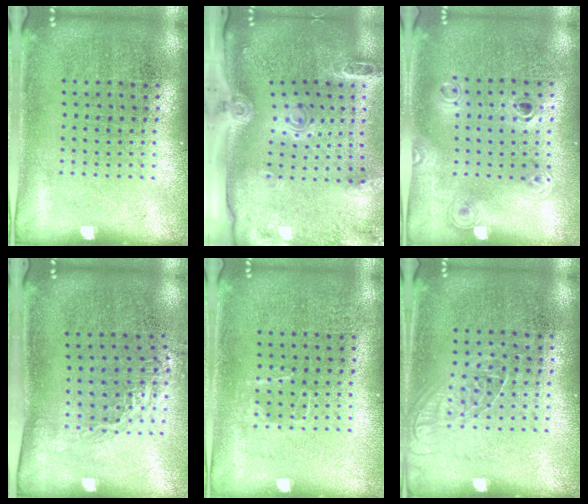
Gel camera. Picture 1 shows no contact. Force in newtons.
{"total": 3.0, "press": 2.1, "slide": 2.2}
{"total": 1.2, "press": 1.0, "slide": 0.7}
{"total": 1.1, "press": 0.8, "slide": 0.6}
{"total": 0.9, "press": 0.8, "slide": 0.2}
{"total": 1.2, "press": 1.1, "slide": 0.5}